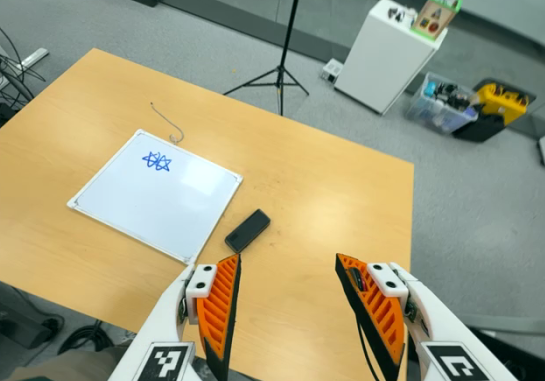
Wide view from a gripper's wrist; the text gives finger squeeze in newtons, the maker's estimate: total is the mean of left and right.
{"total": 0.0}